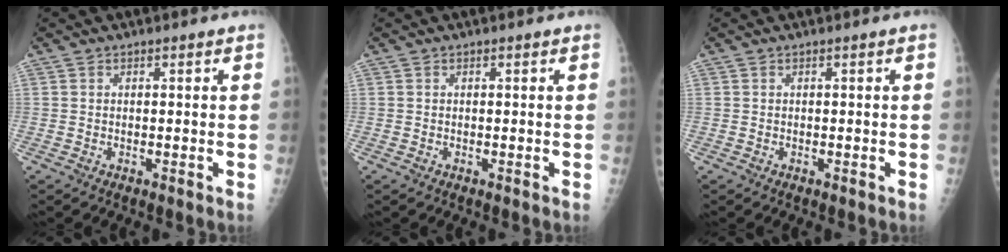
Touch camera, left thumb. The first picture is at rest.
{"total": 0.0}
{"total": 0.0}